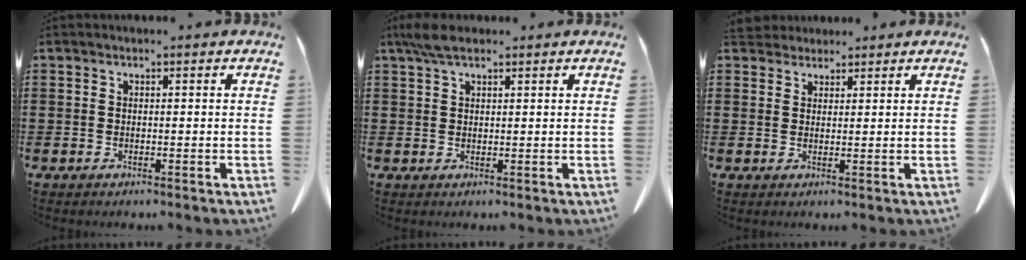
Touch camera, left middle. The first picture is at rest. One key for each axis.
{"total": 3.4, "fx": 2.3, "fy": 1.2, "fz": 2.2, "tx": -0.051, "ty": 0.004, "tz": 0.043}
{"total": 2.8, "fx": 2.6, "fy": 0.9, "fz": 0.3, "tx": -0.013, "ty": -0.001, "tz": 0.051}